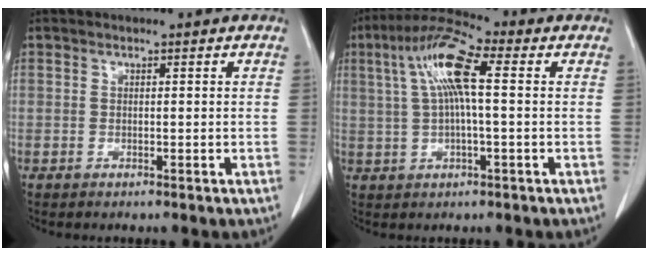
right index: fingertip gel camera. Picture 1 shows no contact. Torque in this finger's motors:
{"motor_torque": [0.97, 0.51, 0.32, 0.21]}